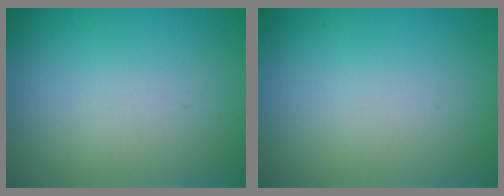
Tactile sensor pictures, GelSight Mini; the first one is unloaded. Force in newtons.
{"total": 0.0}